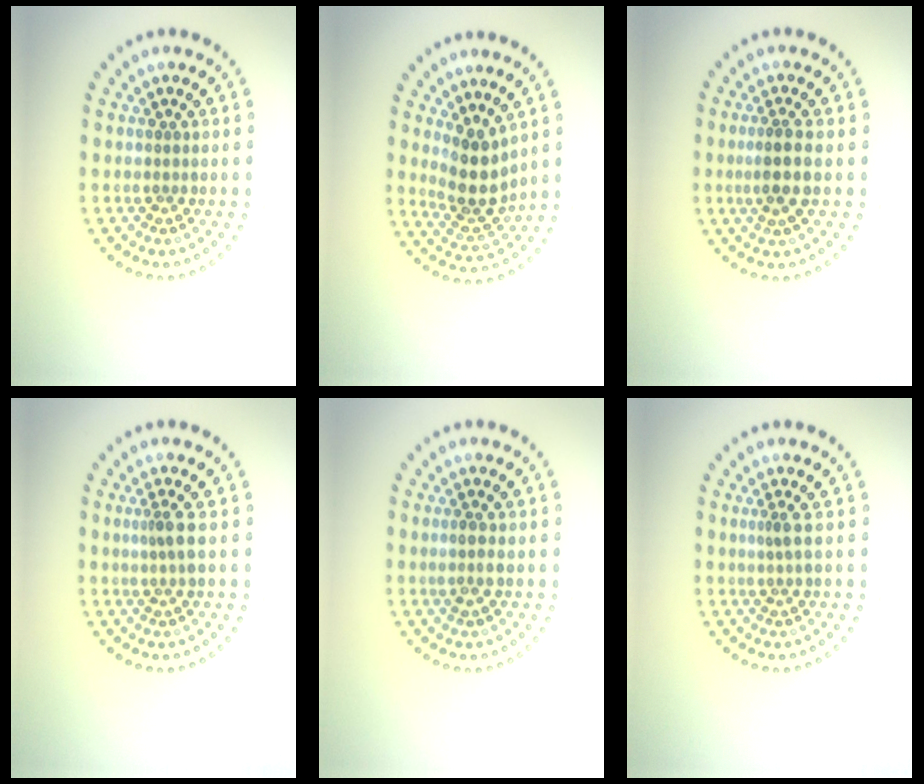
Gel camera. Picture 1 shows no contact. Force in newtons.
{"total": 3.8, "press": 3.0, "slide": 2.4}
{"total": 2.6, "press": 2.3, "slide": 1.2}
{"total": 1.6, "press": 1.2, "slide": 1.2}
{"total": 1.3, "press": 1.2, "slide": 0.6}
{"total": 0.8, "press": 0.5, "slide": 0.7}